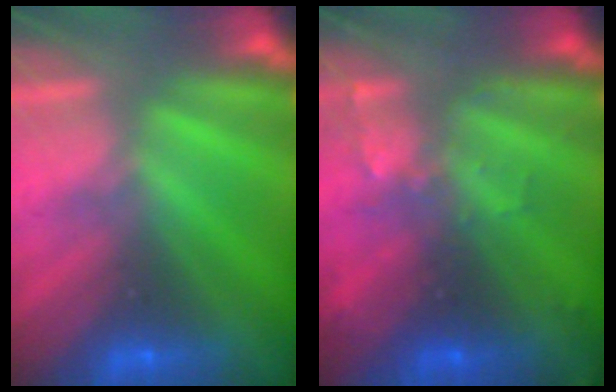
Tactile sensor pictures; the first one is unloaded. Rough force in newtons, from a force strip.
{"total": 3.1}